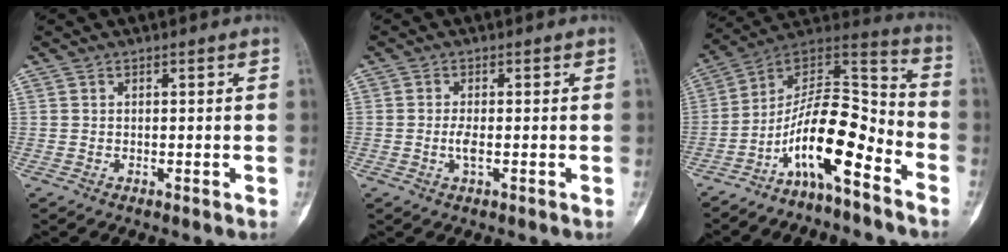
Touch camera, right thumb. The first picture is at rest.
{"total": 2.0, "force": [-0.4, 0.6, 1.9], "torque": [-0.039, -0.002, -0.009]}
{"total": 14.9, "force": [-8.2, 5.0, 11.4], "torque": [-0.185, 0.110, -0.145]}